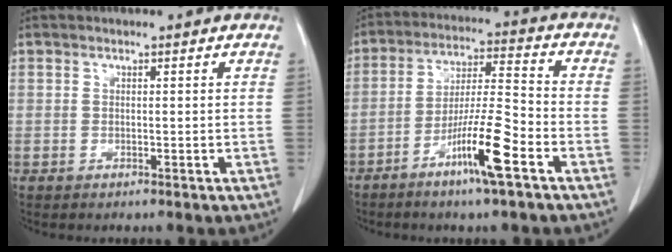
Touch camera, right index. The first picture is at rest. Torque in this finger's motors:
{"motor_torque": [1.02, -0.77, 0.40, 0.12]}